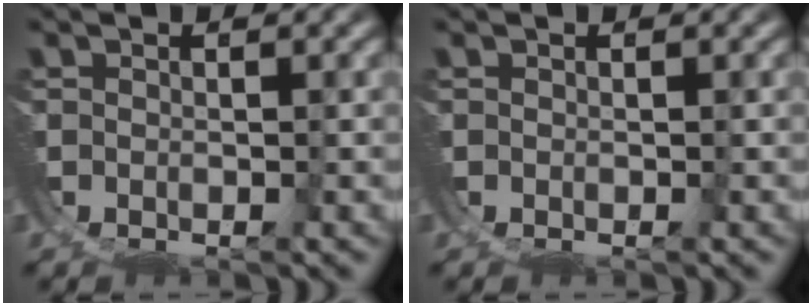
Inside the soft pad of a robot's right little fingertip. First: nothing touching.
{"total": 0.0}